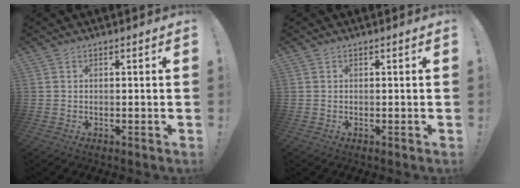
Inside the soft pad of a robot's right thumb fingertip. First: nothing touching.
{"total": 0.0}